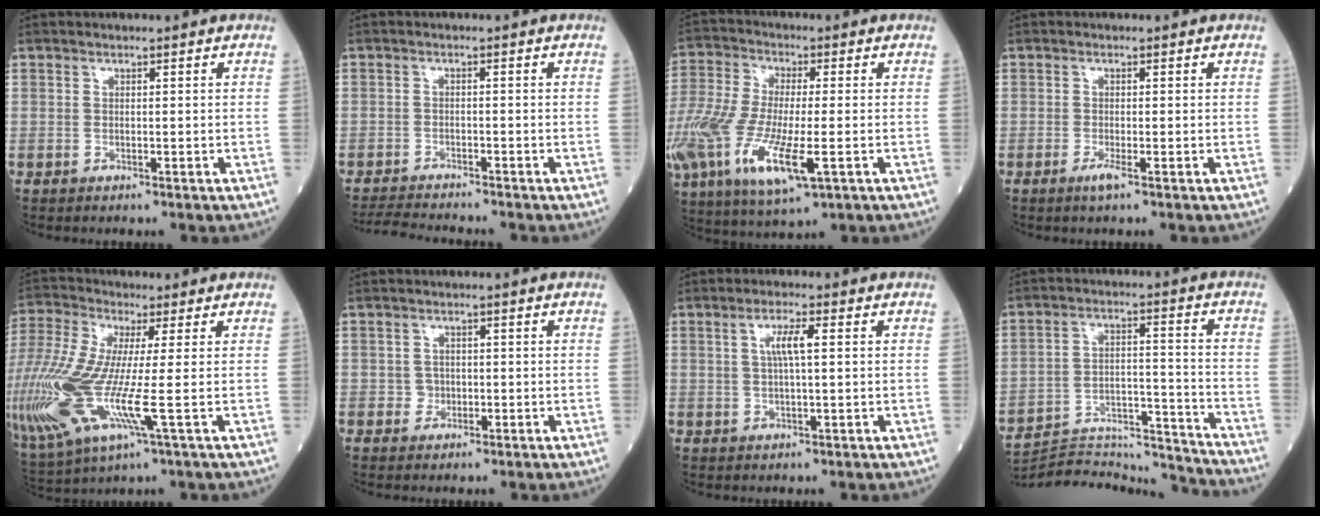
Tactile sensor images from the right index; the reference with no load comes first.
{"total": 4.8, "force": [-4.7, -0.1, 0.9], "torque": [-0.017, -0.022, -0.081]}
{"total": 21.2, "force": [-7.2, 6.4, 18.9], "torque": [-0.467, -0.057, -0.130]}
{"total": 1.6, "force": [-0.9, -0.2, 1.3], "torque": [-0.026, -0.005, -0.018]}
{"total": 23.9, "force": [-4.7, 6.3, 22.6], "torque": [-0.594, -0.044, -0.091]}
{"total": 1.7, "force": [-0.4, 1.5, 0.4], "torque": [-0.003, 0.005, -0.006]}
{"total": 3.8, "force": [0.8, 0.4, 3.7], "torque": [-0.070, 0.005, 0.015]}
{"total": 19.1, "force": [-19.0, -0.2, 2.0], "torque": [-0.038, 0.022, -0.283]}